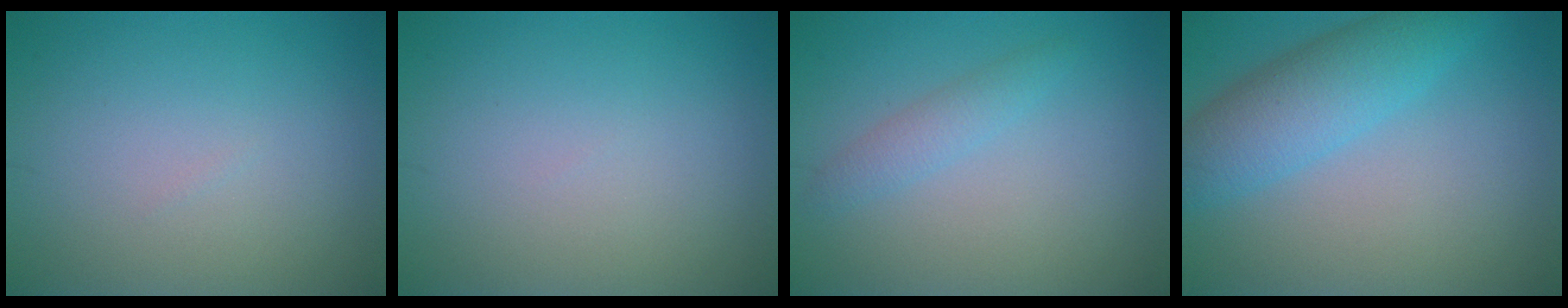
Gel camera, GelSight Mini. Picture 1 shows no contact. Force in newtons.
{"total": 0.0}
{"total": 1.7, "press": 1.7, "slide": 0.1}
{"total": 5.6, "press": 5.6, "slide": 0.1}